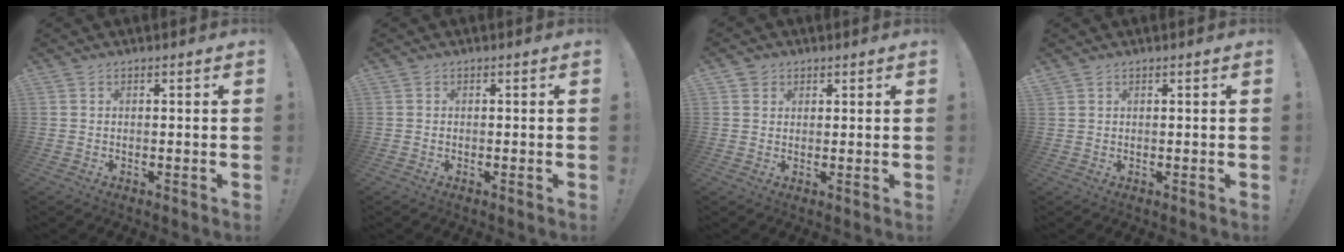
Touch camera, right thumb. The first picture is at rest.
{"total": 0.0}
{"total": 2.3, "force": [1.2, 2.0, 0.2], "torque": [0.004, -0.004, 0.019]}
{"total": 0.5, "force": [0.5, 0.1, 0.3], "torque": [-0.009, 0.001, 0.010]}